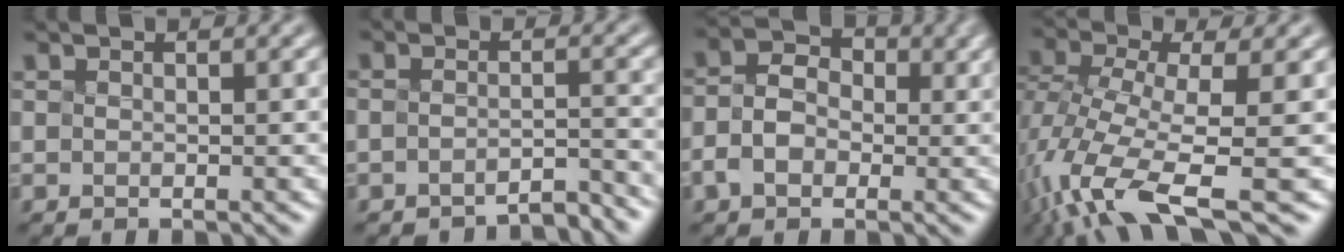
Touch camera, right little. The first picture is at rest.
{"total": 3.8, "force": [-3.7, -0.9, -0.5], "torque": [0.003, -0.007, -0.032]}
{"total": 2.3, "force": [-2.1, 1.0, 0.2], "torque": [-0.027, -0.006, -0.014]}
{"total": 8.1, "force": [-5.6, 1.1, 5.8], "torque": [-0.146, -0.020, -0.076]}